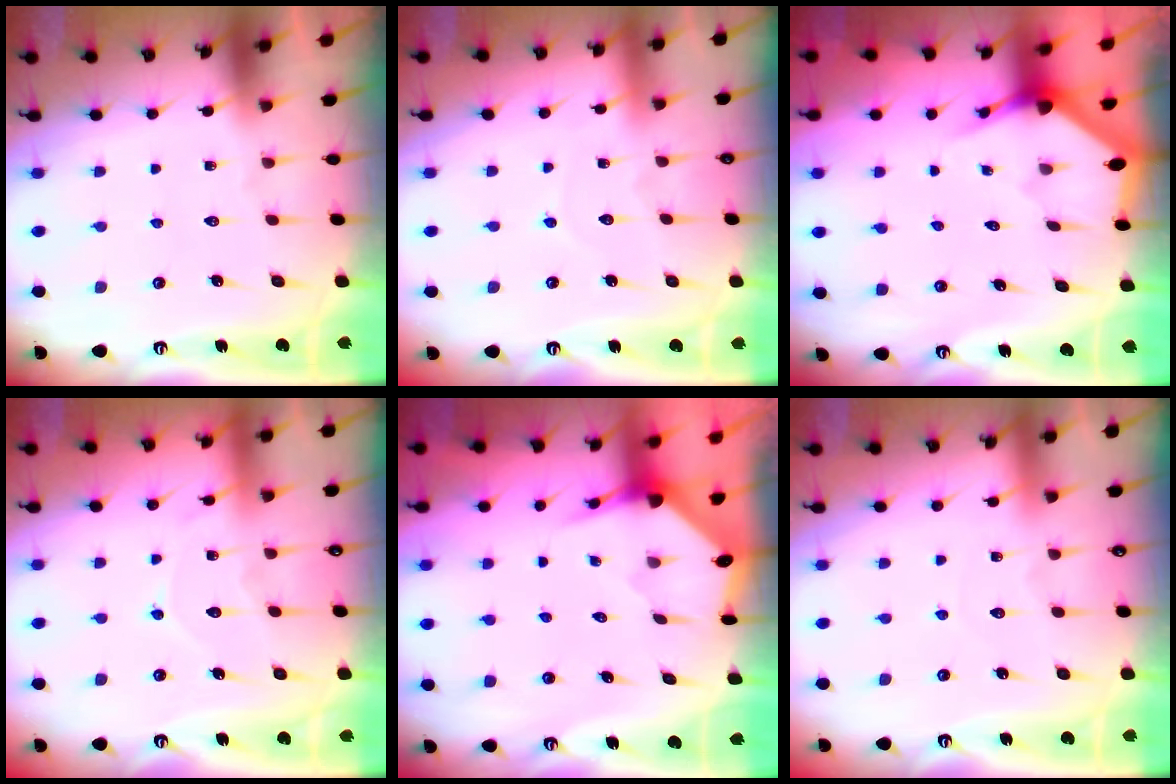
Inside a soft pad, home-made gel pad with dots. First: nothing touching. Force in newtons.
{"total": 5.0, "press": 5.0, "slide": 0.4}
{"total": 3.0, "press": 3.0, "slide": 0.1}
{"total": 7.2, "press": 7.1, "slide": 0.8}
{"total": 3.4, "press": 3.3, "slide": 0.3}
{"total": 2.8, "press": 2.8, "slide": 0.4}